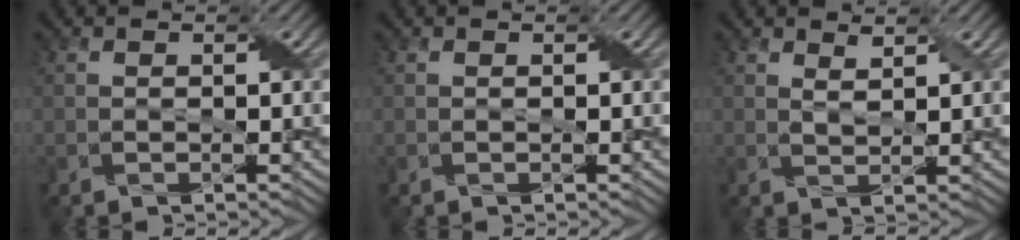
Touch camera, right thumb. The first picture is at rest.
{"total": 0.0}
{"total": 1.4, "force": [1.1, 0.3, 0.8], "torque": [-0.024, -0.002, 0.023]}